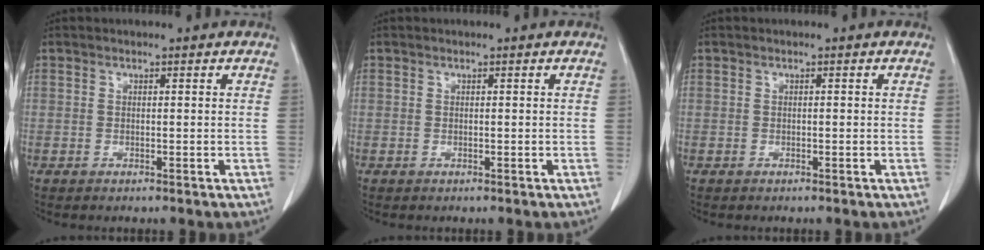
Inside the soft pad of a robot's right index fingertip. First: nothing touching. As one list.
[{"total": 0.0}, {"total": 0.0}]